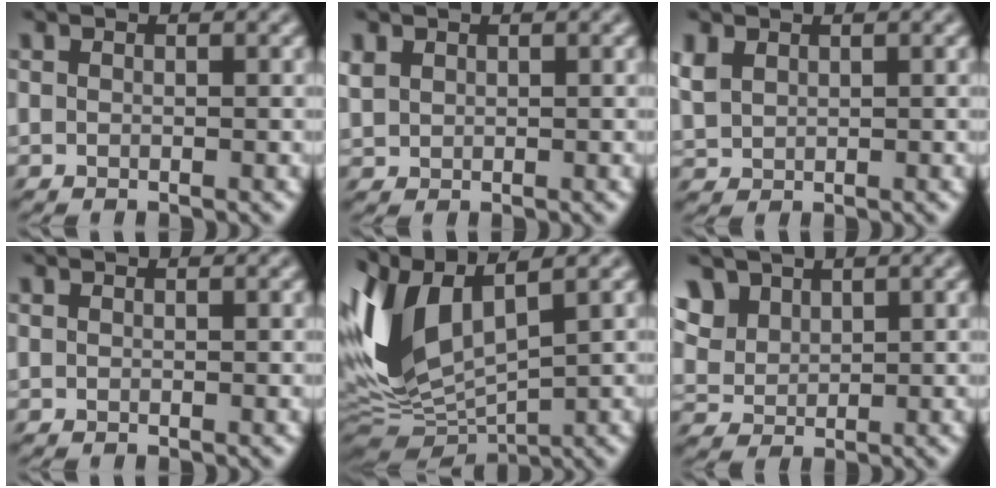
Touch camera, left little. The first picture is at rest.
{"total": 1.2, "force": [0.3, 0.8, 0.8], "torque": [-0.022, 0.002, 0.002]}
{"total": 1.7, "force": [0.5, 1.1, 1.3], "torque": [-0.033, 0.001, 0.006]}
{"total": 0.0}
{"total": 6.6, "force": [1.5, 2.4, 6.0], "torque": [-0.142, 0.005, 0.023]}
{"total": 3.3, "force": [1.7, 2.1, 1.9], "torque": [-0.059, 0.019, 0.028]}